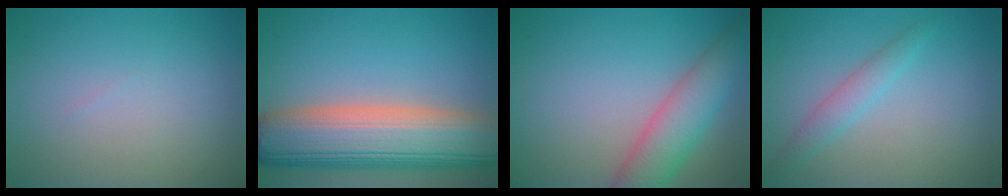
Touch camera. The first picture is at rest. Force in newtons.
{"total": 12.4, "press": 12.4, "slide": 0.8}
{"total": 5.8, "press": 5.8, "slide": 0.2}
{"total": 2.0, "press": 2.0, "slide": 0.1}